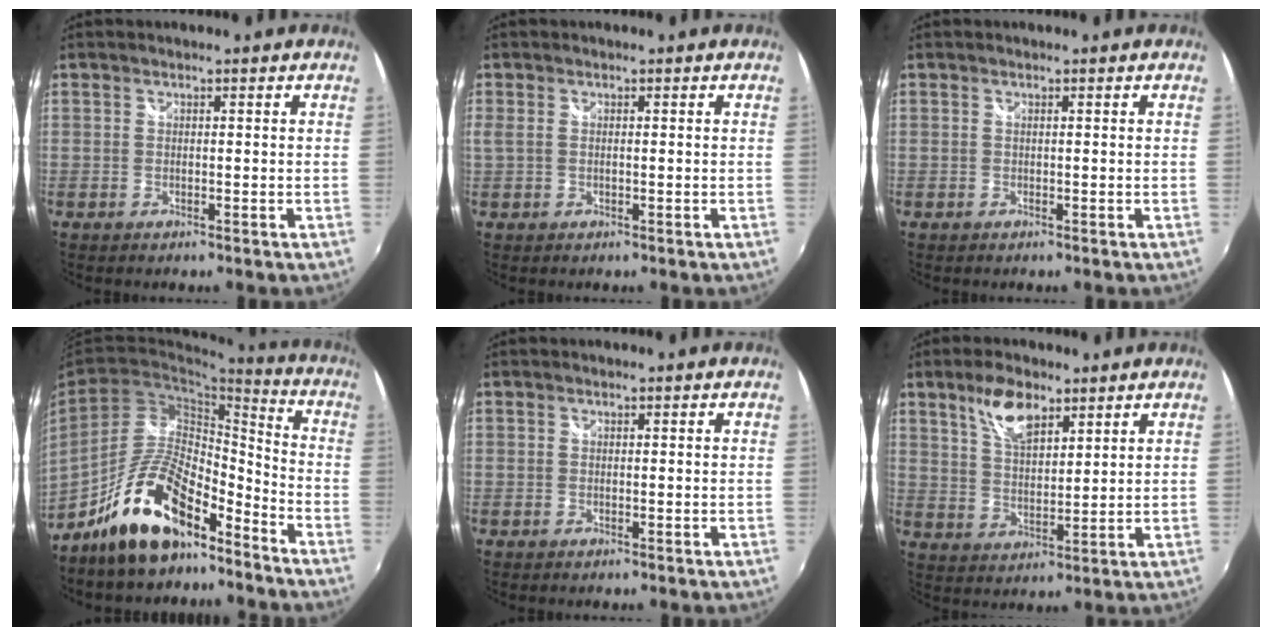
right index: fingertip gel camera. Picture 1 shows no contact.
{"total": 2.1, "force": [0.2, 0.8, 1.9], "torque": [-0.041, -0.004, 0.003]}
{"total": 0.0}
{"total": 15.6, "force": [-11.6, 5.3, 9.1], "torque": [-0.174, 0.018, -0.202]}
{"total": 0.0}
{"total": 8.0, "force": [5.0, 3.4, 5.2], "torque": [-0.094, 0.012, 0.097]}